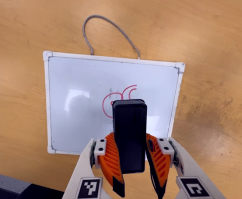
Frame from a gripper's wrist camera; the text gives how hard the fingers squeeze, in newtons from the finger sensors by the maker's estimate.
{"total": 10.8, "left": 9.5, "right": 12.1}